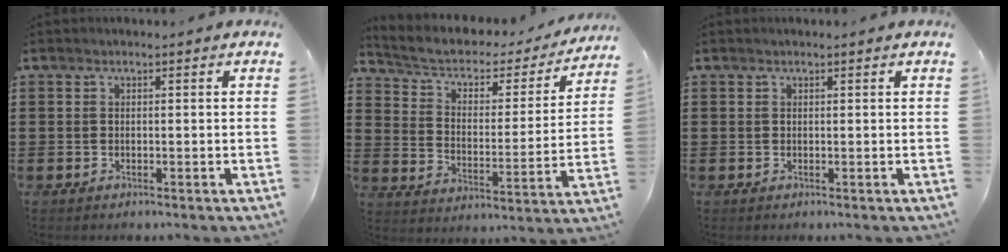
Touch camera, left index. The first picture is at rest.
{"total": 4.1, "force": [2.7, 2.3, 2.1], "torque": [-0.057, -0.017, 0.038]}
{"total": 0.0}